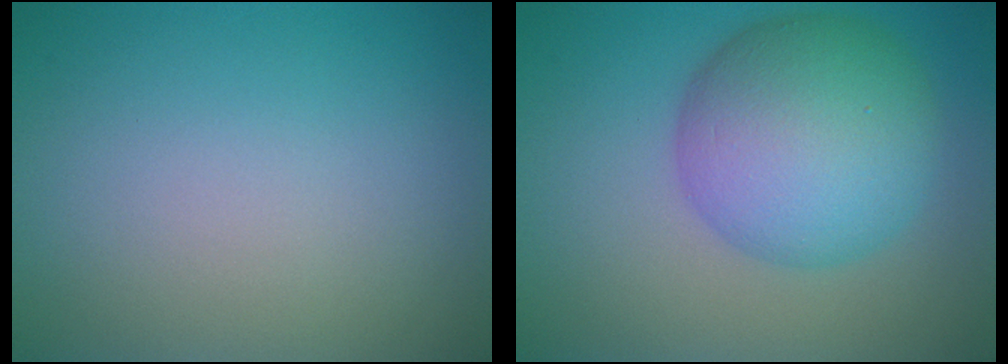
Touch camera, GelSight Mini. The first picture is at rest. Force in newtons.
{"total": 9.1, "press": 9.1, "slide": 0.2}